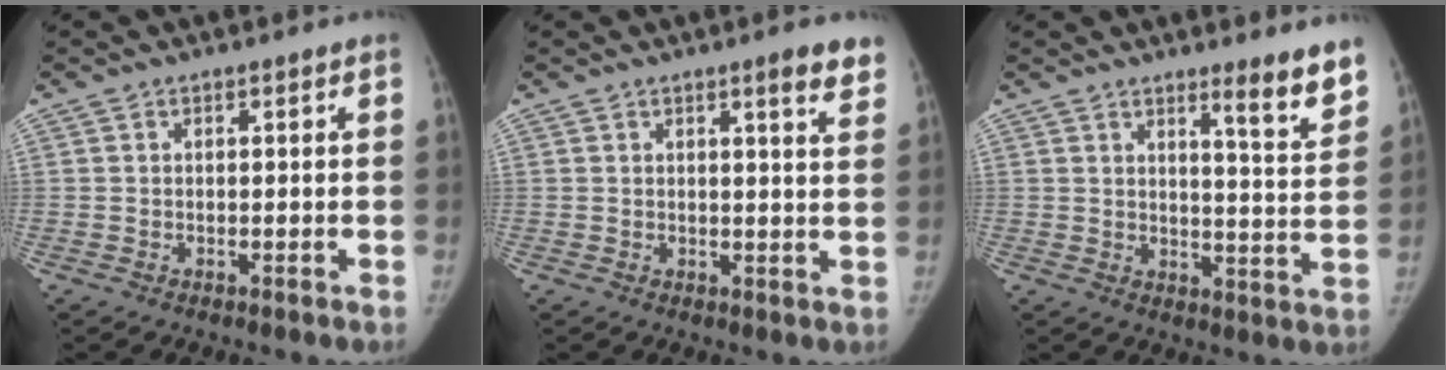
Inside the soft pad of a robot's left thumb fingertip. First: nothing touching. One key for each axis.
{"total": 5.5, "fx": 3.7, "fy": 0.7, "fz": 4.0, "tx": -0.038, "ty": -0.017, "tz": 0.044}
{"total": 8.4, "fx": 6.1, "fy": 0.7, "fz": 5.7, "tx": -0.061, "ty": -0.050, "tz": 0.086}